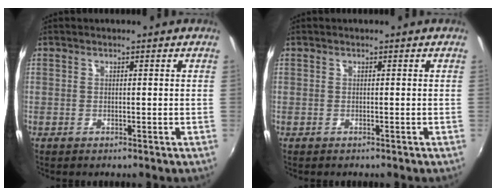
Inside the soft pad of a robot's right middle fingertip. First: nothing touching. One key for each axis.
{"total": 0.0}